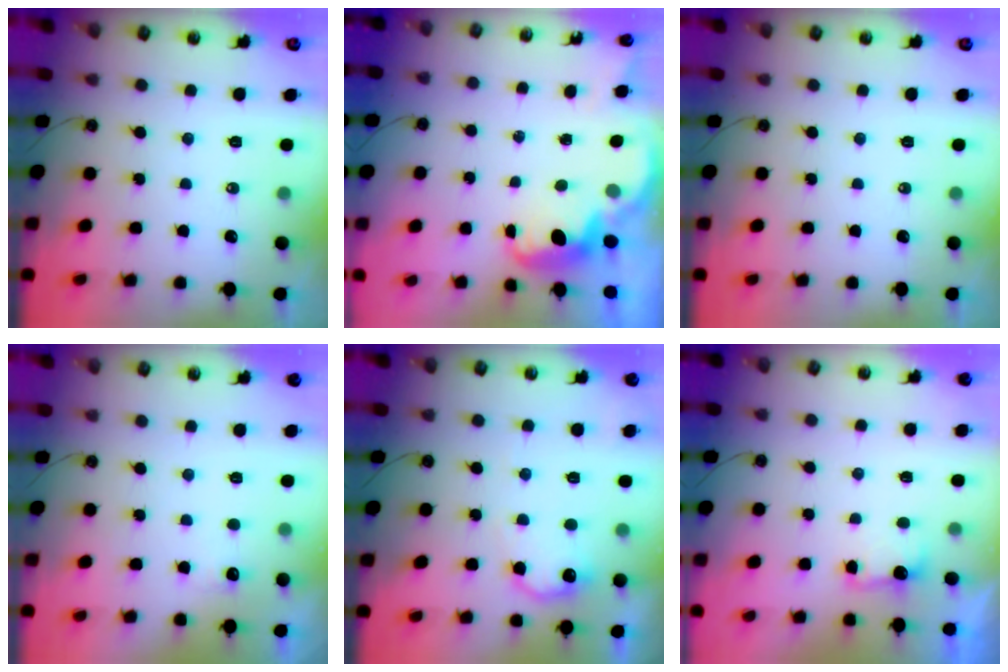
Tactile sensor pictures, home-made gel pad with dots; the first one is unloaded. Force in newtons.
{"total": 2.7, "press": 2.6, "slide": 0.6}
{"total": 0.0}
{"total": 2.5, "press": 2.3, "slide": 0.9}
{"total": 10.2, "press": 10.2, "slide": 0.1}
{"total": 3.1, "press": 3.0, "slide": 1.0}